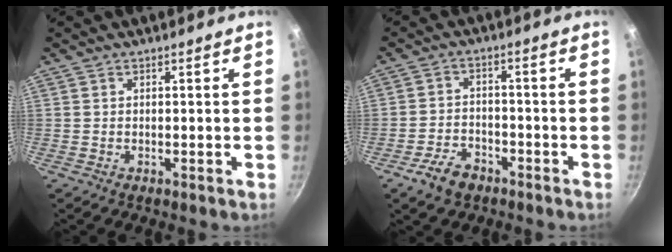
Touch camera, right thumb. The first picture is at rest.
{"total": 6.3, "force": [-4.1, 3.7, 3.0], "torque": [-0.049, 0.032, -0.072]}